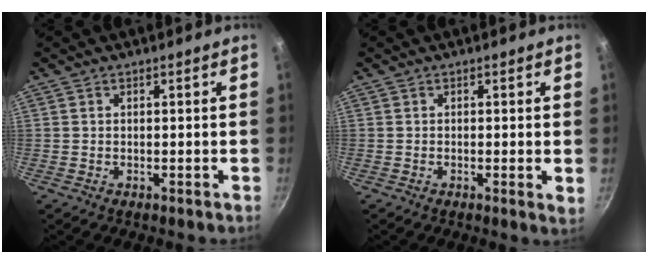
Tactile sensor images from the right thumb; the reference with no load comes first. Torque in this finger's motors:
{"motor_torque": [-0.28, 0.18, -0.18, -0.18, 0.08]}